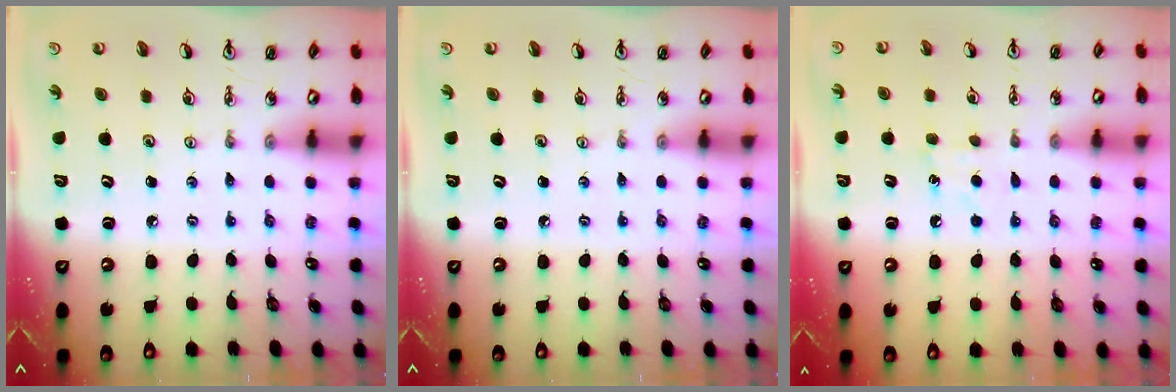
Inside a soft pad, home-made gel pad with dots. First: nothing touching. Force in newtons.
{"total": 0.0}
{"total": 5.6, "press": 5.5, "slide": 0.7}